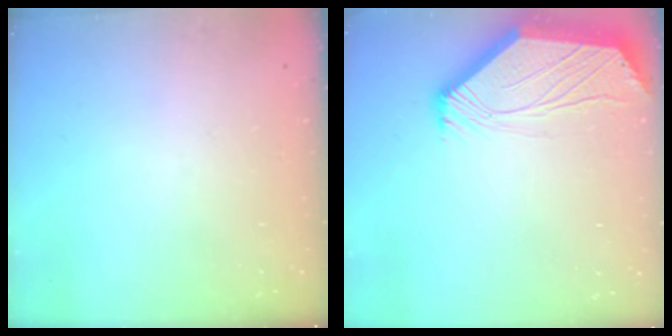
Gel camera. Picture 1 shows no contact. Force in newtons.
{"total": 2.6, "press": 2.6, "slide": 0.5}